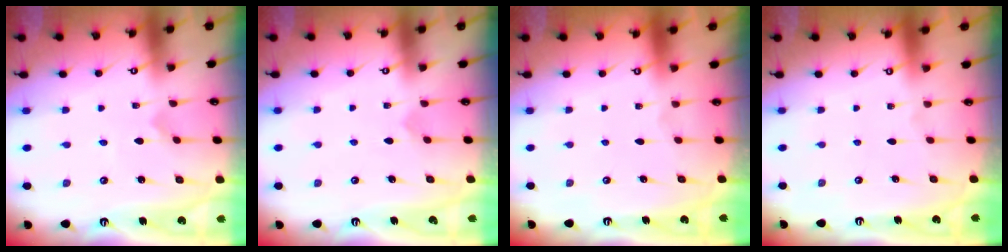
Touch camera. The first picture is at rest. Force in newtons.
{"total": 2.8, "press": 2.8, "slide": 0.3}
{"total": 0.0}
{"total": 0.0}